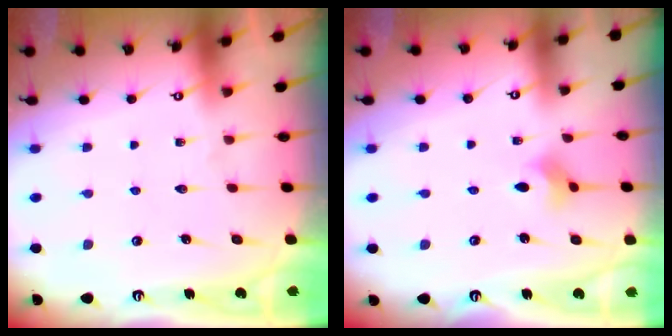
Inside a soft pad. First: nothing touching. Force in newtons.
{"total": 3.2, "press": 3.1, "slide": 0.6}